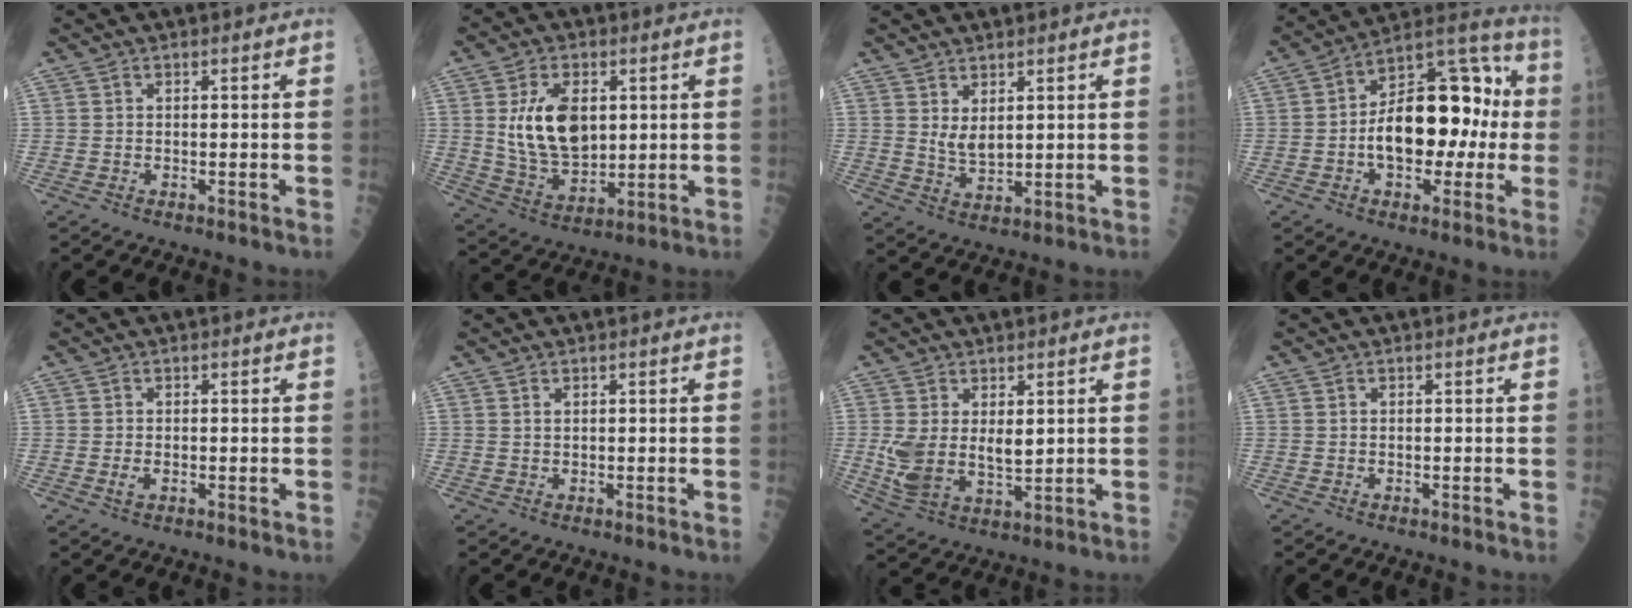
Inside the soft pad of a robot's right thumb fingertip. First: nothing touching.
{"total": 13.3, "force": [2.6, 7.8, 10.4], "torque": [-0.166, -0.016, 0.057]}
{"total": 4.0, "force": [1.7, 1.9, 3.1], "torque": [-0.050, -0.022, 0.039]}
{"total": 20.5, "force": [-0.9, 11.7, 16.7], "torque": [-0.221, 0.045, -0.014]}
{"total": 1.4, "force": [-0.2, 0.9, 1.1], "torque": [-0.016, 0.000, -0.005]}
{"total": 0.5, "force": [0.3, 0.2, 0.3], "torque": [-0.004, -0.002, 0.007]}
{"total": 8.9, "force": [1.4, 5.1, 7.2], "torque": [-0.137, -0.016, 0.043]}
{"total": 0.0}